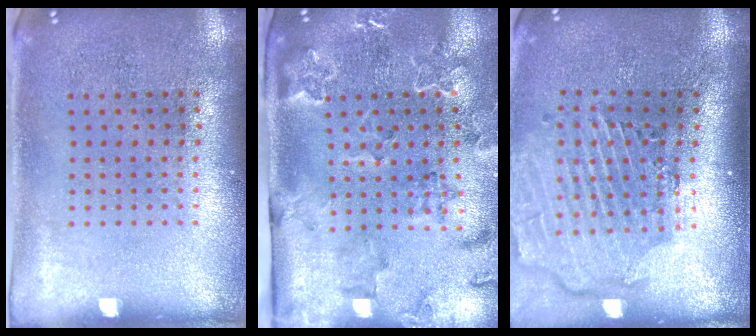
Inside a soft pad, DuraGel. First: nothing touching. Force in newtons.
{"total": 2.3, "press": 2.3, "slide": 0.1}
{"total": 2.8, "press": 2.3, "slide": 1.7}